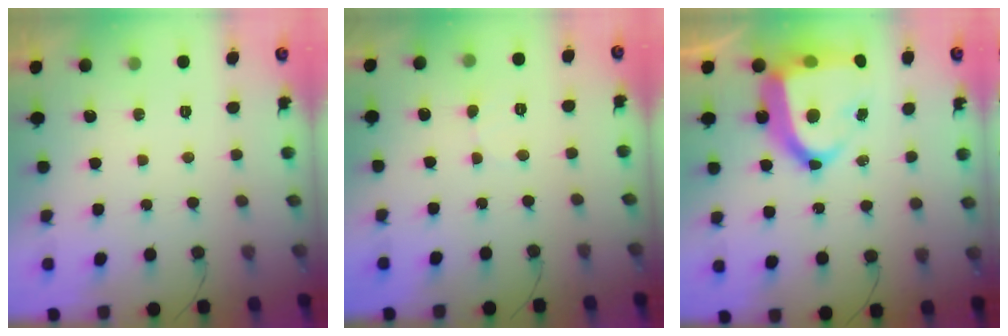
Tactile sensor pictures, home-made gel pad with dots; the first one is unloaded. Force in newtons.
{"total": 2.2, "press": 2.2, "slide": 0.2}
{"total": 21.5, "press": 21.4, "slide": 1.6}